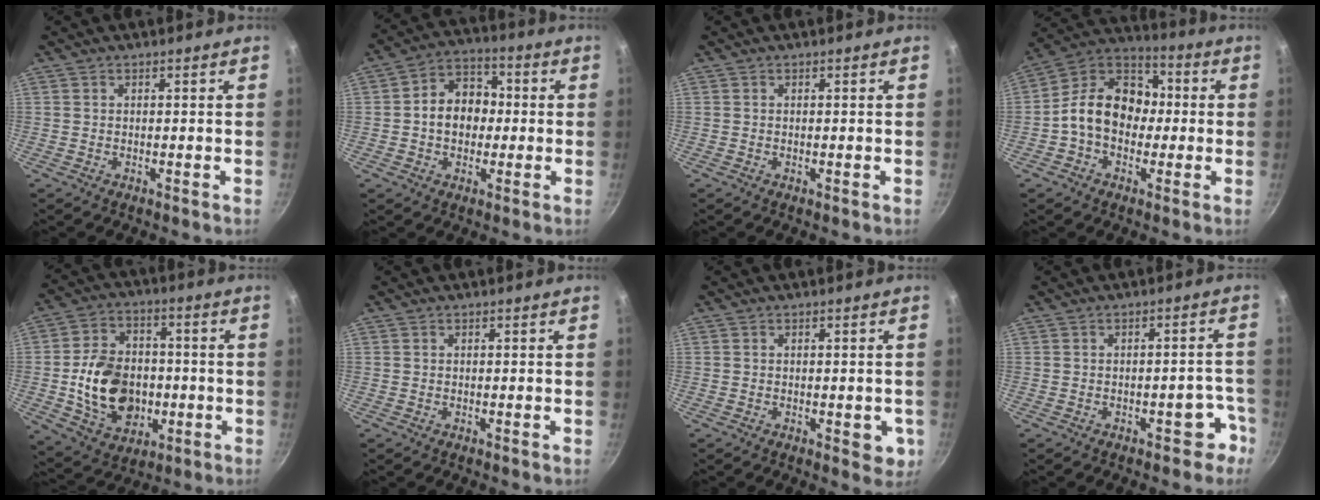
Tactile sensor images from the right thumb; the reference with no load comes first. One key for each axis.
{"total": 10.3, "fx": -0.2, "fy": 8.0, "fz": 6.5, "tx": -0.063, "ty": 0.025, "tz": -0.017}
{"total": 0.0}
{"total": 14.6, "fx": -0.9, "fy": 11.2, "fz": 9.4, "tx": -0.107, "ty": 0.041, "tz": -0.040}
{"total": 17.1, "fx": -1.9, "fy": 12.8, "fz": 11.1, "tx": -0.162, "ty": 0.020, "tz": -0.023}
{"total": 0.0}
{"total": 3.9, "fx": -0.9, "fy": 2.1, "fz": 3.2, "tx": -0.023, "ty": -0.002, "tz": -0.012}
{"total": 4.9, "fx": -2.9, "fy": 2.6, "fz": 2.9, "tx": 0.010, "ty": 0.041, "tz": -0.024}